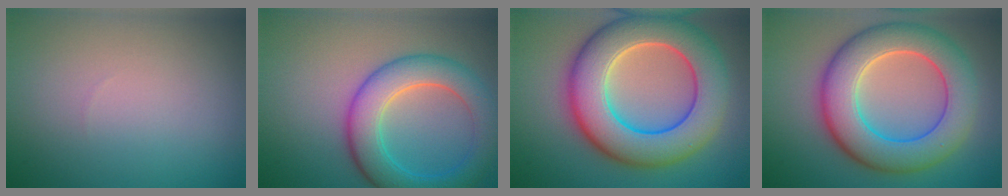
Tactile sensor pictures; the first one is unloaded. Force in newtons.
{"total": 6.6, "press": 6.6, "slide": 0.2}
{"total": 11.2, "press": 11.2, "slide": 0.7}
{"total": 9.1, "press": 9.1, "slide": 0.5}